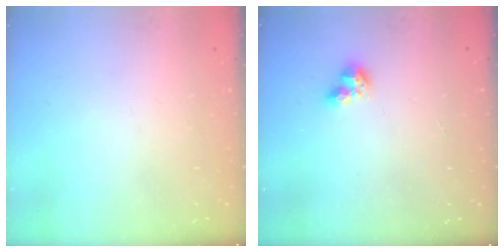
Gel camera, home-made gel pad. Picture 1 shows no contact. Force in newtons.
{"total": 5.5, "press": 5.5, "slide": 0.2}